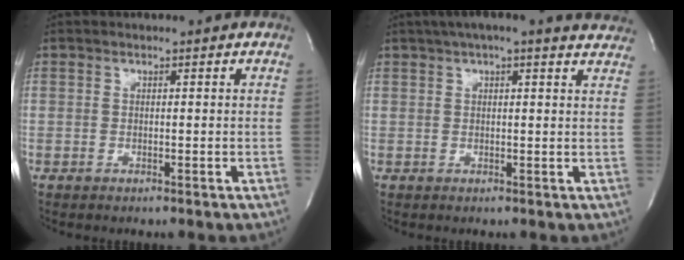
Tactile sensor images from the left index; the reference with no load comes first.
{"total": 13.1, "force": [11.3, 2.1, 6.2], "torque": [-0.090, 0.029, 0.129]}